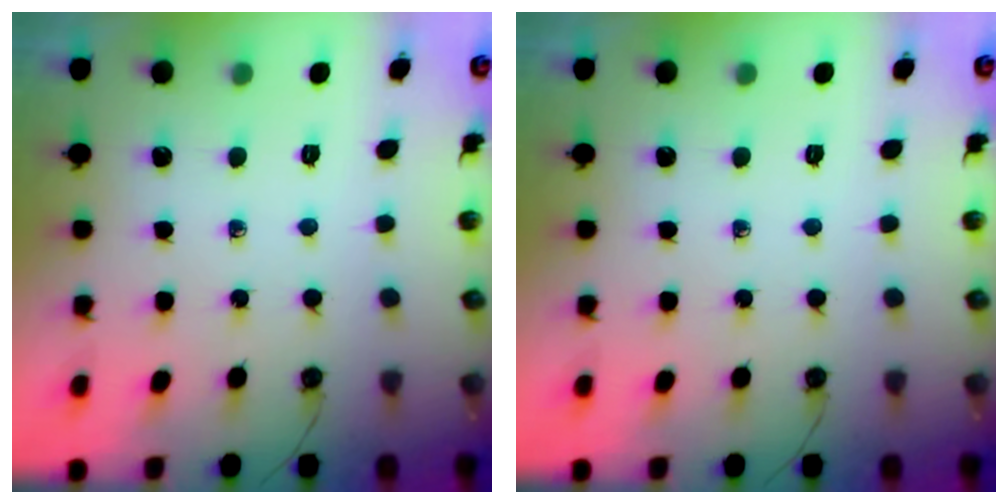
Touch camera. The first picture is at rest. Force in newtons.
{"total": 0.0}